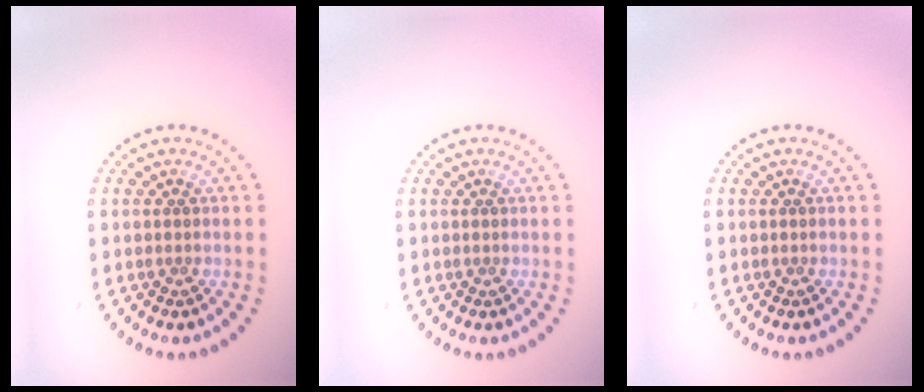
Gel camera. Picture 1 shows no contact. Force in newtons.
{"total": 0.0}
{"total": 0.0}